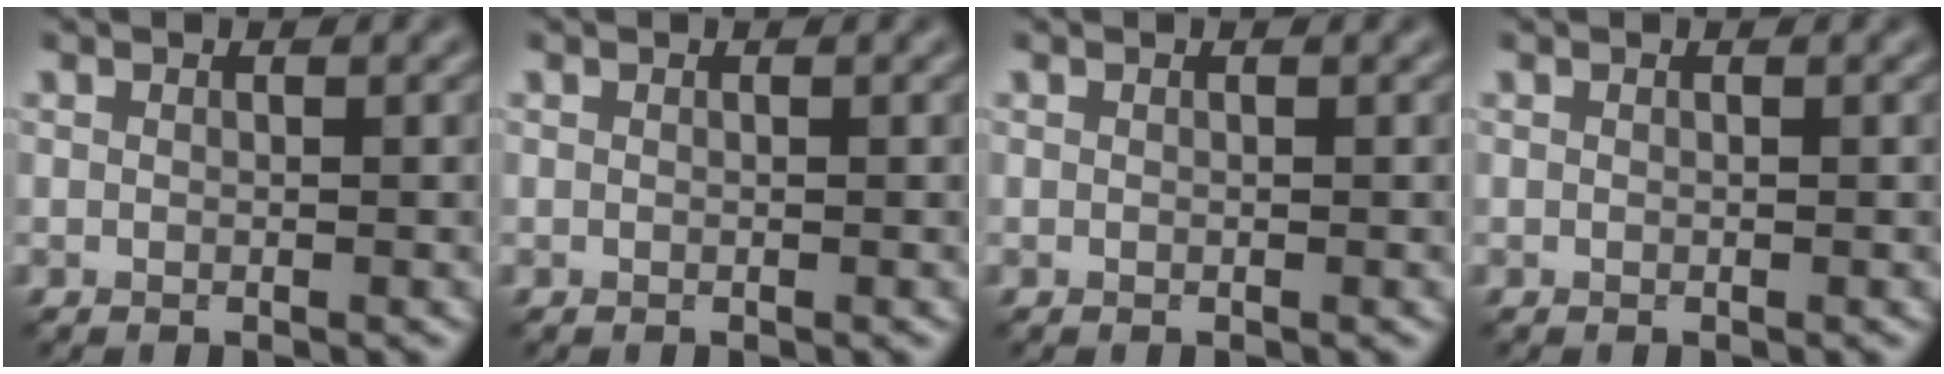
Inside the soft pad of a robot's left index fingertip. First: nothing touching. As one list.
[{"total": 0.0}, {"total": 0.0}, {"total": 0.0}]